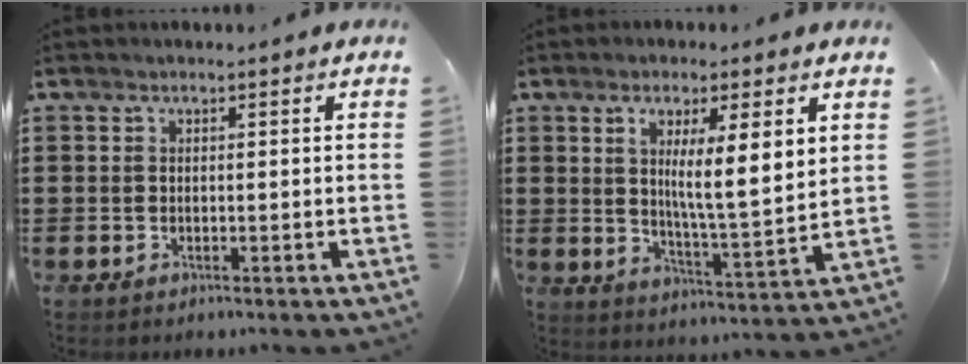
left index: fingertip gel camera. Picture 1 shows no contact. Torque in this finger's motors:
{"motor_torque": [2.01, -0.13, 0.53, 0.21]}